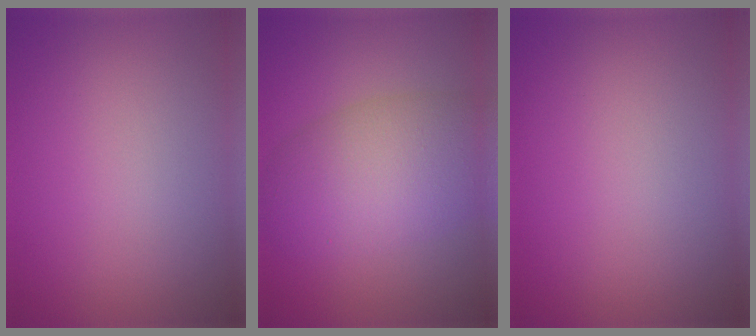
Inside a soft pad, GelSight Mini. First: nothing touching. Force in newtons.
{"total": 7.7, "press": 7.7, "slide": 0.3}
{"total": 0.0}